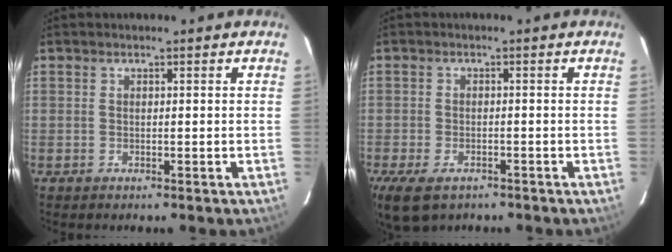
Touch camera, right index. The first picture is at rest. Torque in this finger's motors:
{"motor_torque": [1.21, -0.94, 0.43, 0.09]}